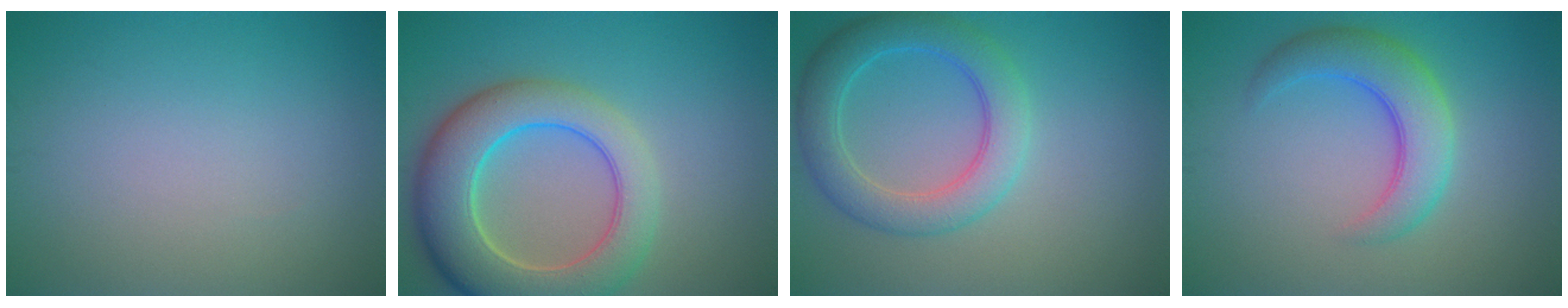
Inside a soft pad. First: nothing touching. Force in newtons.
{"total": 9.1, "press": 9.1, "slide": 0.8}
{"total": 5.2, "press": 5.2, "slide": 0.2}
{"total": 5.2, "press": 5.2, "slide": 0.1}